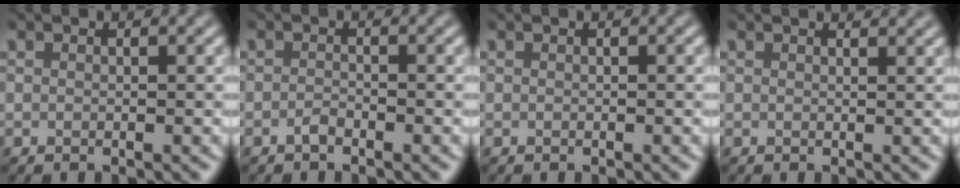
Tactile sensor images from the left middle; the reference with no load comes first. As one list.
[{"total": 0.9, "force": [-0.7, 0.3, 0.5], "torque": [-0.010, 0.002, -0.014]}, {"total": 0.0}, {"total": 1.8, "force": [1.6, 0.4, 0.7], "torque": [-0.008, 0.002, 0.011]}]